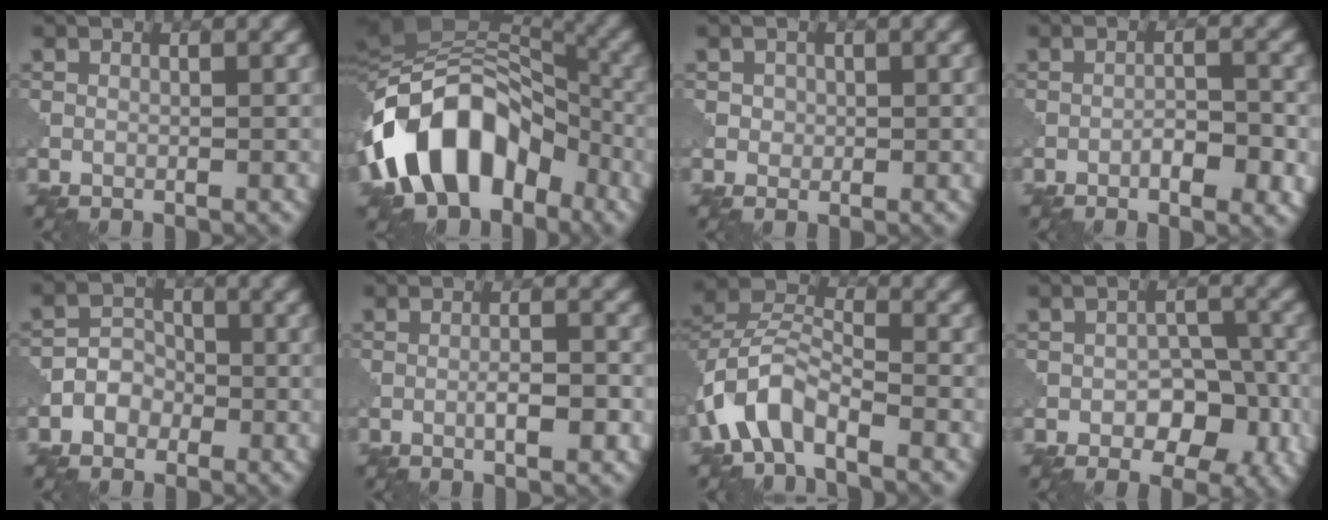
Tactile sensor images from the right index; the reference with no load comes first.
{"total": 15.0, "force": [-6.2, 9.6, 9.7], "torque": [-0.160, 0.019, -0.126]}
{"total": 1.0, "force": [0.1, 0.9, 0.3], "torque": [0.002, -0.001, 0.001]}
{"total": 3.4, "force": [-1.4, 1.2, 2.8], "torque": [-0.045, 0.003, -0.024]}
{"total": 2.5, "force": [-1.1, 2.0, 1.0], "torque": [-0.011, 0.009, -0.027]}
{"total": 2.8, "force": [-0.9, 0.6, 2.6], "torque": [-0.042, 0.005, -0.016]}
{"total": 5.6, "force": [-3.3, 2.6, 3.6], "torque": [-0.072, 0.009, -0.075]}
{"total": 5.8, "force": [-1.8, 3.7, 4.1], "torque": [-0.044, 0.000, -0.027]}